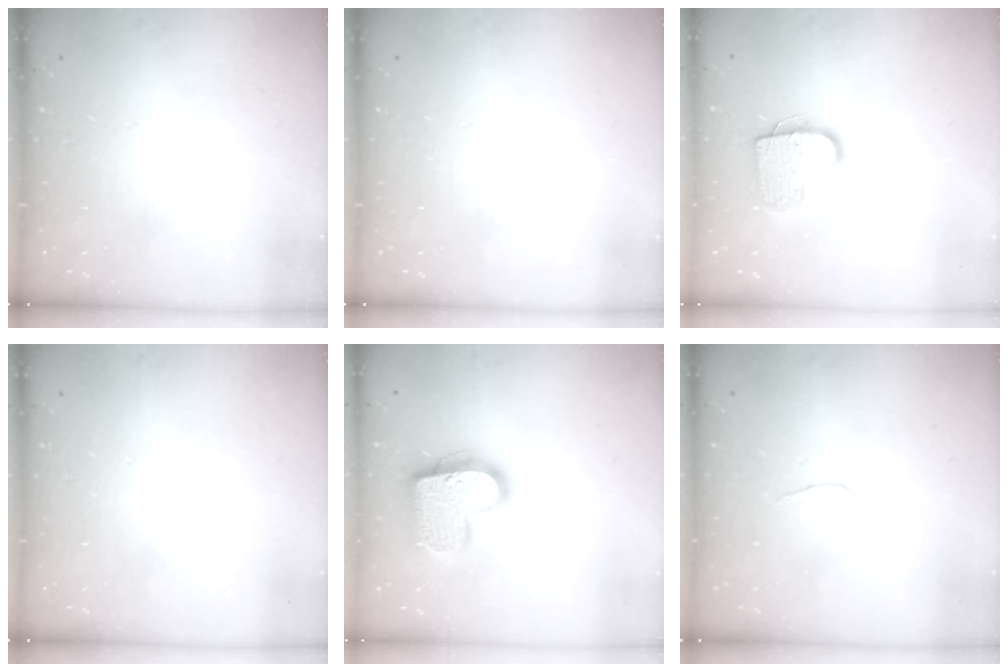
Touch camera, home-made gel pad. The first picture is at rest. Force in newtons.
{"total": 0.0}
{"total": 11.8, "press": 11.8, "slide": 0.6}
{"total": 0.0}
{"total": 17.8, "press": 17.8, "slide": 1.2}
{"total": 2.8, "press": 2.8, "slide": 0.3}